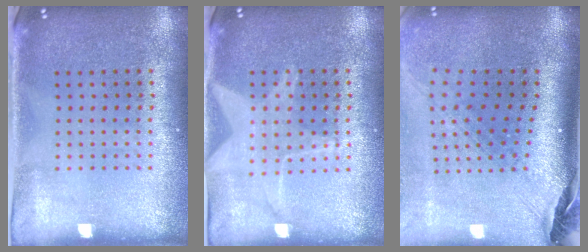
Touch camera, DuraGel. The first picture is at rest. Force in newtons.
{"total": 1.5, "press": 1.5, "slide": 0.2}
{"total": 2.9, "press": 2.0, "slide": 2.0}